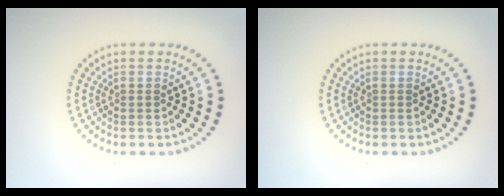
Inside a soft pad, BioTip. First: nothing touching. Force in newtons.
{"total": 0.0}